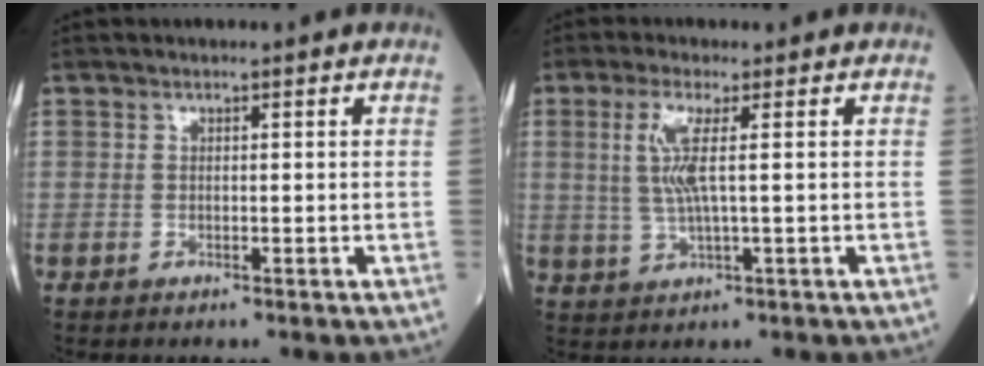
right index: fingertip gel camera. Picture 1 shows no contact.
{"total": 5.2, "force": [1.1, 0.2, 5.0], "torque": [-0.117, -0.002, 0.024]}